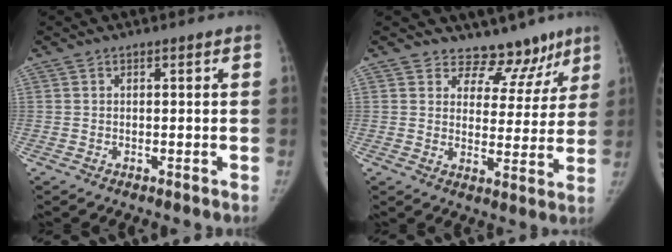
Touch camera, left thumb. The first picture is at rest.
{"total": 10.2, "force": [8.2, 6.0, 1.1], "torque": [0.040, -0.053, 0.100]}